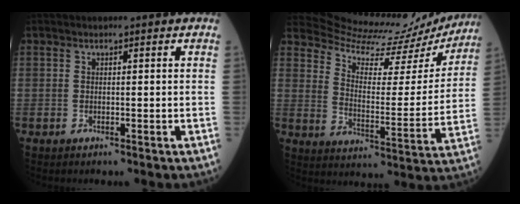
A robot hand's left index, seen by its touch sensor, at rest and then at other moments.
{"total": 19.0, "force": [18.6, 2.6, 2.4], "torque": [-0.039, -0.066, 0.237]}